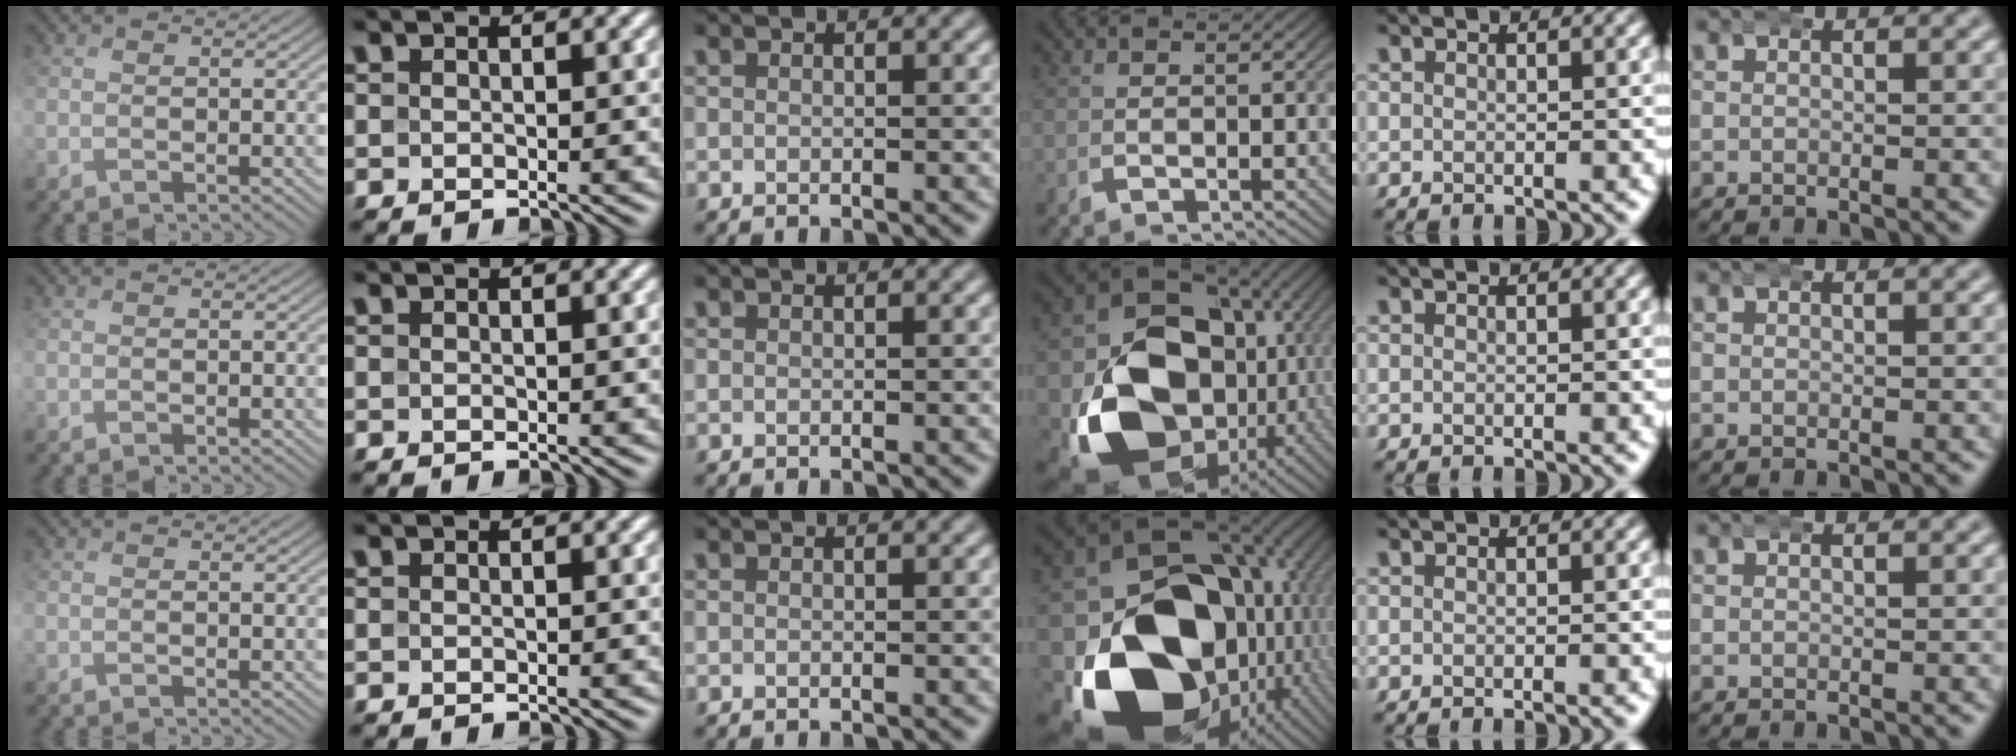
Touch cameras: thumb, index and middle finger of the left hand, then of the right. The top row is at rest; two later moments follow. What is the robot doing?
{"motion": "wrap", "object": "bandana"}